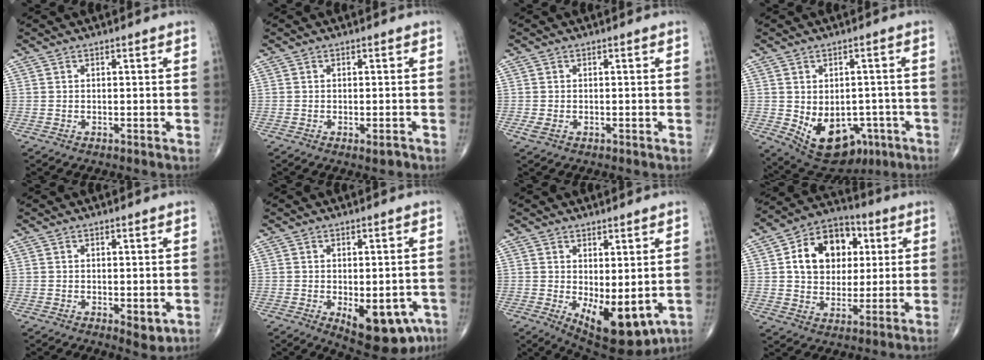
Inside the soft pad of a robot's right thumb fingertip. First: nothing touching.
{"total": 1.5, "force": [-0.8, 0.6, 1.2], "torque": [-0.014, -0.002, -0.010]}
{"total": 1.6, "force": [-0.5, 1.0, 1.1], "torque": [-0.029, -0.001, -0.007]}
{"total": 13.8, "force": [-4.6, 9.3, 9.2], "torque": [-0.112, 0.010, -0.044]}
{"total": 3.2, "force": [-0.6, 1.5, 2.8], "torque": [-0.031, -0.009, -0.004]}
{"total": 12.7, "force": [-4.9, 6.3, 9.9], "torque": [-0.110, 0.001, -0.054]}
{"total": 11.3, "force": [-1.7, 5.1, 9.9], "torque": [-0.134, -0.021, -0.004]}
{"total": 15.1, "force": [3.6, 11.4, 9.3], "torque": [-0.108, 0.005, 0.055]}